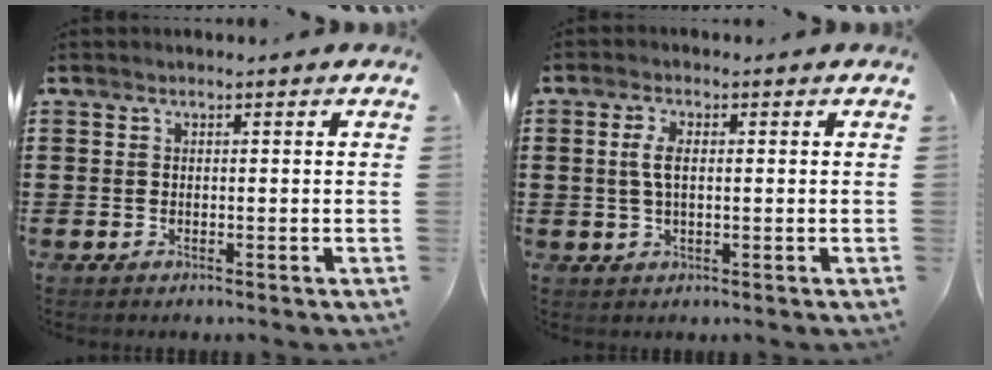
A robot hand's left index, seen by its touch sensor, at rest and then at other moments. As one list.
[{"total": 3.8, "force": [0.5, 1.7, 3.4], "torque": [-0.085, 0.002, 0.002]}]